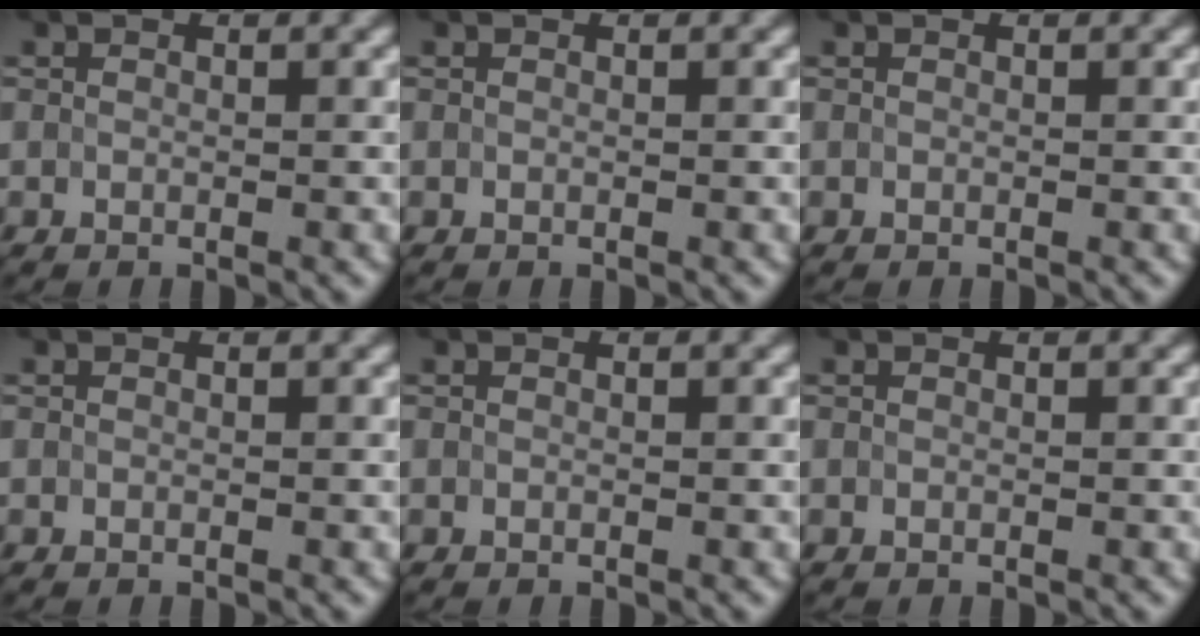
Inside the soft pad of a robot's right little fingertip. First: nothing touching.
{"total": 0.0}
{"total": 0.0}
{"total": 0.0}
{"total": 0.0}
{"total": 0.0}